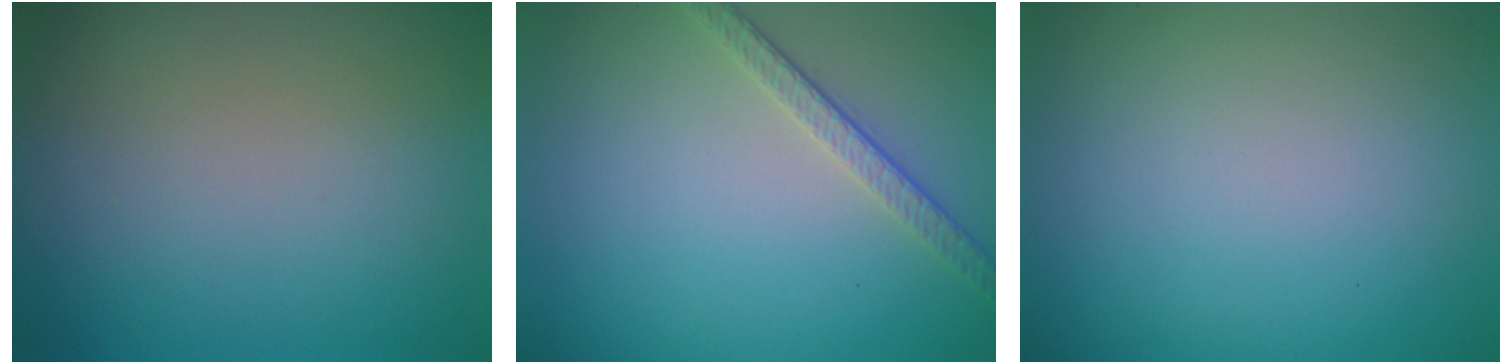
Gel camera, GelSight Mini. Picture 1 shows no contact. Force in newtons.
{"total": 2.5, "press": 2.1, "slide": 1.4}
{"total": 0.0}